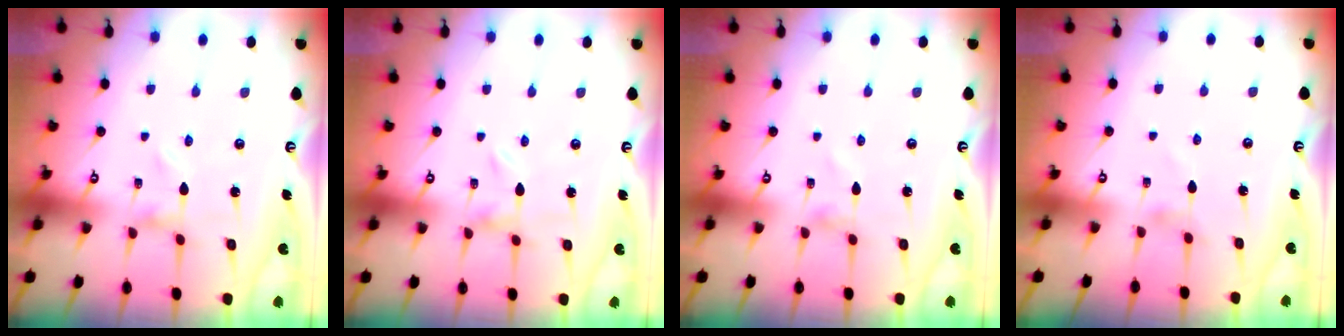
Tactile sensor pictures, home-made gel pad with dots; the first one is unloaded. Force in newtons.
{"total": 0.0}
{"total": 0.0}
{"total": 2.5, "press": 2.5, "slide": 0.4}